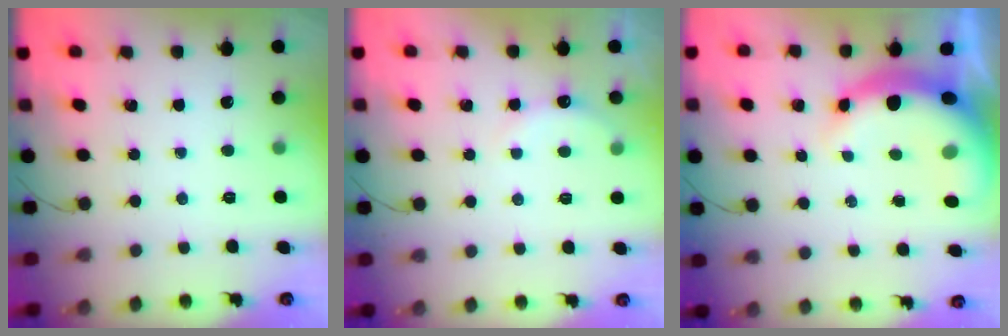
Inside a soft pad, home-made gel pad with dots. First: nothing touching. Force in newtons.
{"total": 3.5, "press": 3.4, "slide": 1.0}
{"total": 10.5, "press": 10.2, "slide": 2.2}